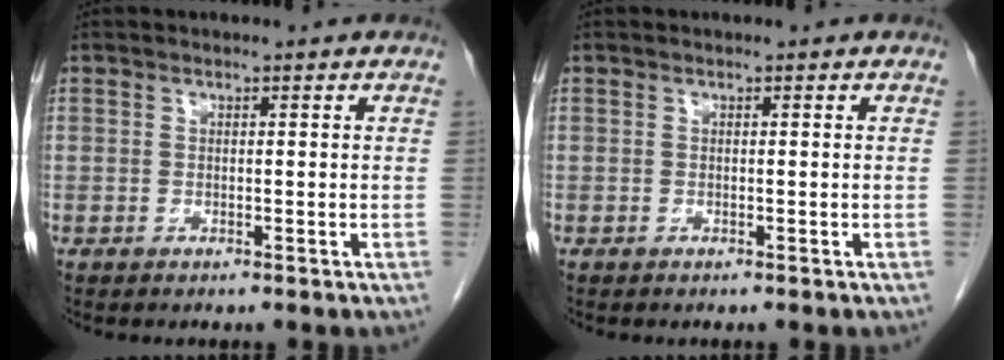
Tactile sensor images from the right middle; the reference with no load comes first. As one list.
[{"total": 0.0}]